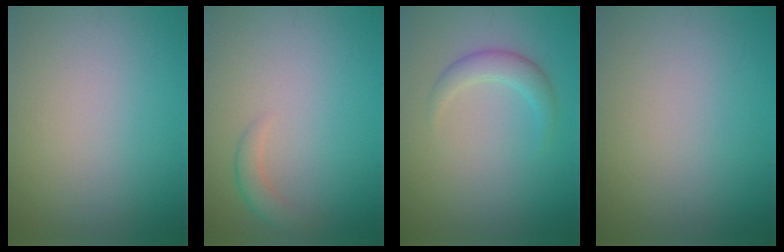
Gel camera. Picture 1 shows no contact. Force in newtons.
{"total": 1.6, "press": 1.6, "slide": 0.1}
{"total": 2.2, "press": 2.2, "slide": 0.1}
{"total": 0.0}